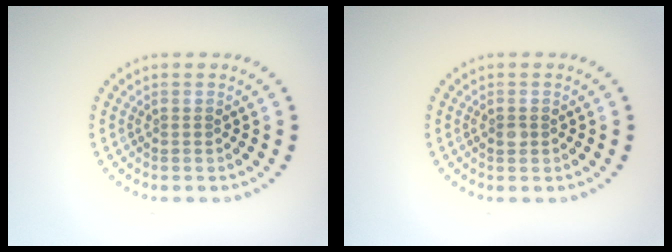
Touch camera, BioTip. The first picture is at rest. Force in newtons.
{"total": 1.0, "press": 1.0, "slide": 0.1}